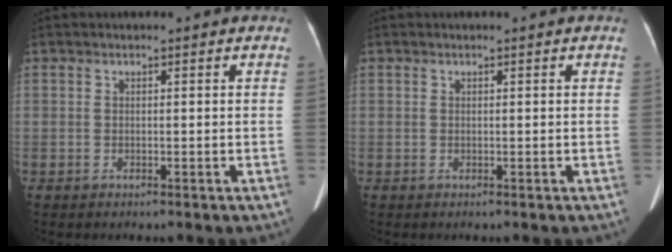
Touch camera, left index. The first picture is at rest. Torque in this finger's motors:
{"motor_torque": [0.01, 0.01, 0.01, 0.00]}